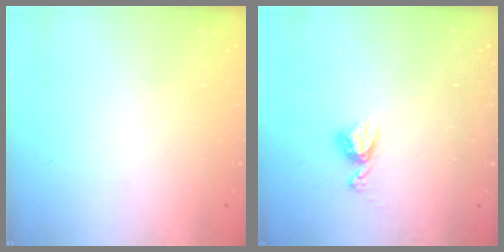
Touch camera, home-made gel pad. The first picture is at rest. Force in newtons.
{"total": 5.0, "press": 4.9, "slide": 0.6}